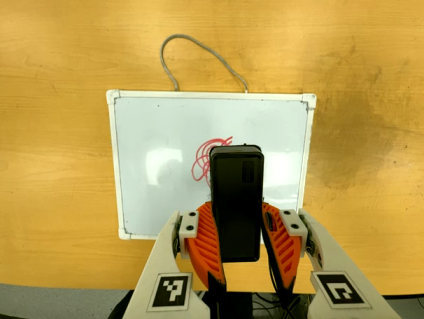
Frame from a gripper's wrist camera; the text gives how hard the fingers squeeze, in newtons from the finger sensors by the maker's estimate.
{"total": 9.1, "left": 7.6, "right": 10.6}